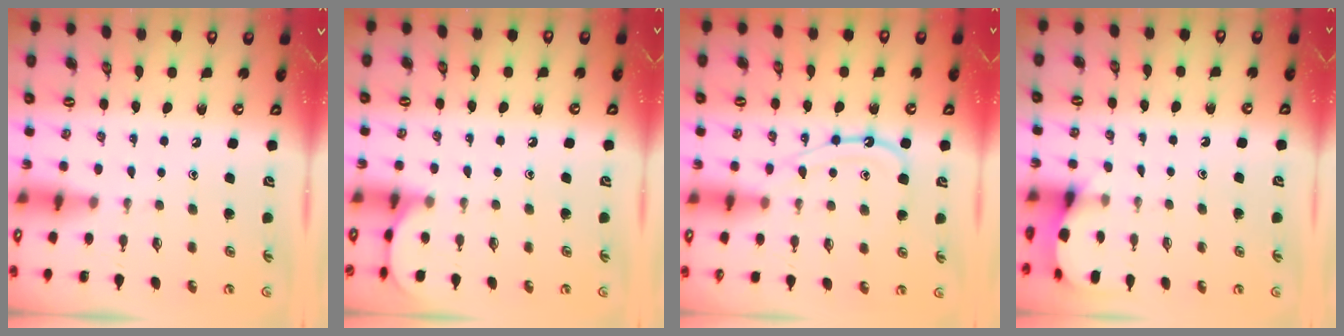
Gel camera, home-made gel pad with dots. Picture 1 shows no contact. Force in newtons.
{"total": 4.7, "press": 4.6, "slide": 0.6}
{"total": 13.1, "press": 13.0, "slide": 1.3}
{"total": 4.1, "press": 4.0, "slide": 0.4}